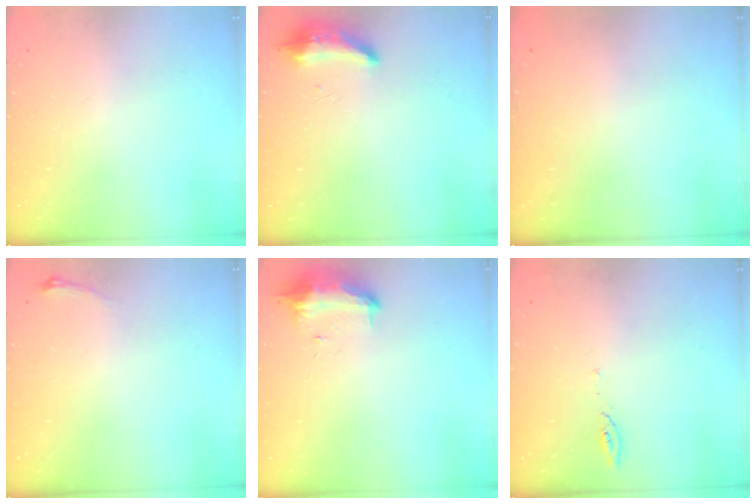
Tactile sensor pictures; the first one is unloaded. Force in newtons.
{"total": 8.9, "press": 8.6, "slide": 2.1}
{"total": 0.0}
{"total": 3.3, "press": 3.2, "slide": 1.0}
{"total": 17.9, "press": 11.3, "slide": 13.9}
{"total": 2.9, "press": 2.9, "slide": 0.4}